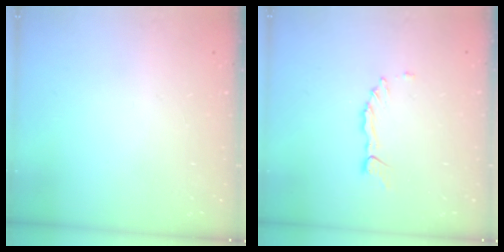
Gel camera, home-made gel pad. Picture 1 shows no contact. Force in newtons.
{"total": 1.4, "press": 1.4, "slide": 0.3}